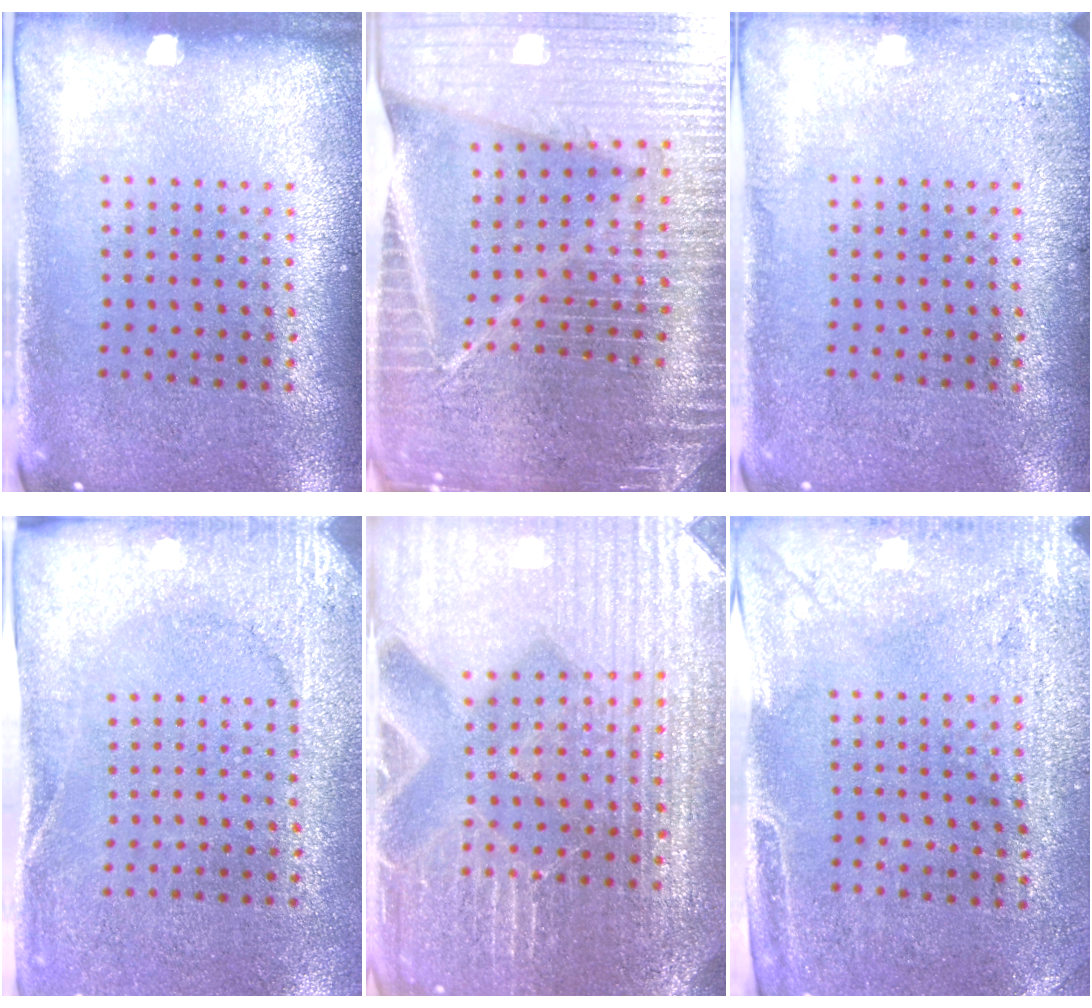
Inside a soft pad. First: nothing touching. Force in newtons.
{"total": 6.7, "press": 5.8, "slide": 3.4}
{"total": 1.4, "press": 1.4, "slide": 0.2}
{"total": 2.6, "press": 2.4, "slide": 1.0}
{"total": 4.8, "press": 4.6, "slide": 1.5}
{"total": 3.0, "press": 2.4, "slide": 1.7}